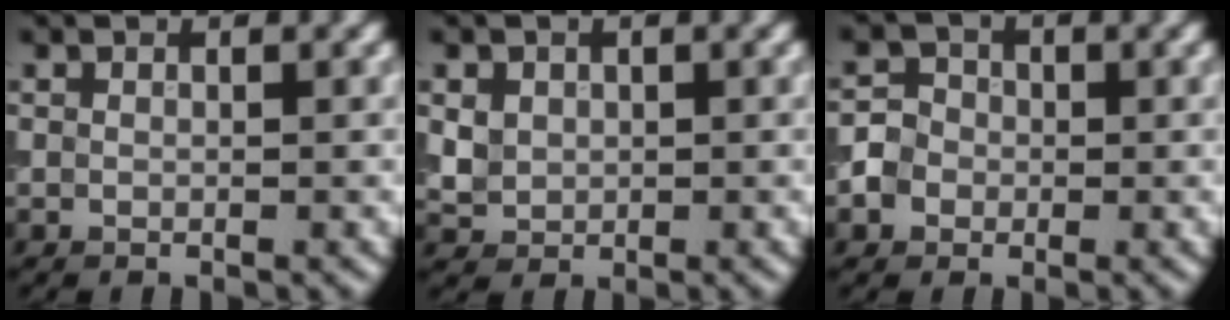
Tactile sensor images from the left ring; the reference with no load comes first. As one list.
[{"total": 2.2, "force": [0.5, 1.9, 0.9], "torque": [-0.016, -0.004, 0.011]}, {"total": 3.1, "force": [-0.9, 2.8, 1.0], "torque": [-0.002, 0.005, -0.024]}]